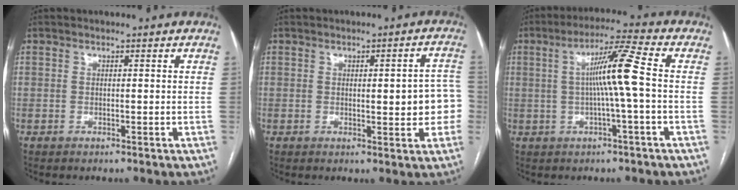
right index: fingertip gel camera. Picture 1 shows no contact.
{"total": 7.5, "force": [-0.5, 2.1, 7.2], "torque": [-0.080, 0.017, -0.003]}
{"total": 8.5, "force": [0.1, -1.0, 8.4], "torque": [-0.149, 0.013, 0.001]}